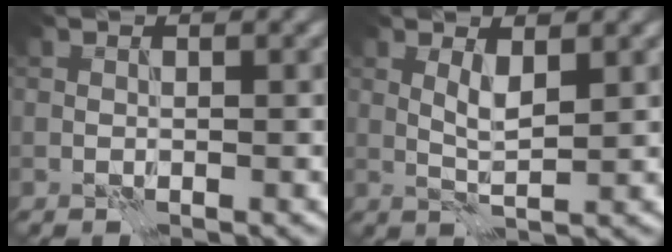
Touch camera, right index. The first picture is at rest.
{"total": 2.0, "force": [0.8, 0.3, 1.8], "torque": [-0.039, -0.002, 0.018]}